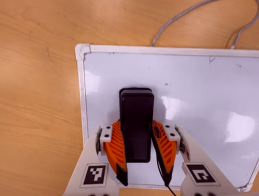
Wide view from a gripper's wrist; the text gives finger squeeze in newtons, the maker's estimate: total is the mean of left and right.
{"total": 12.9, "left": 13.4, "right": 12.4}